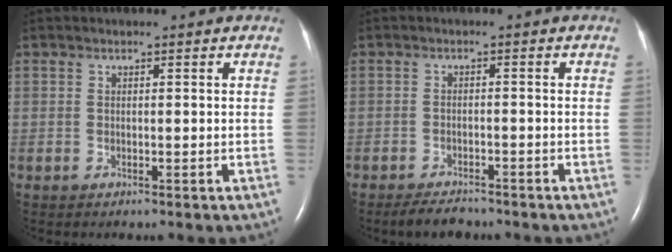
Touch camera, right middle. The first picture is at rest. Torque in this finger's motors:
{"motor_torque": [0.06, -0.06, 0.02, 0.00]}